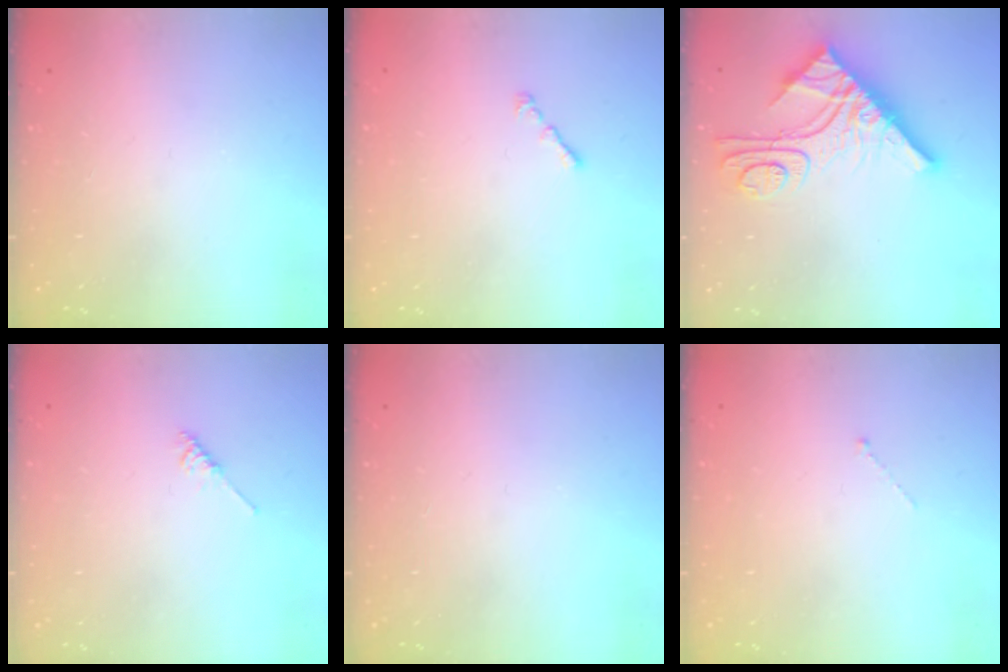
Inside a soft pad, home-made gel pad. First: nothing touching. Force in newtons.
{"total": 1.0, "press": 0.9, "slide": 0.5}
{"total": 15.3, "press": 15.3, "slide": 1.4}
{"total": 3.3, "press": 3.2, "slide": 0.6}
{"total": 0.0}
{"total": 0.0}